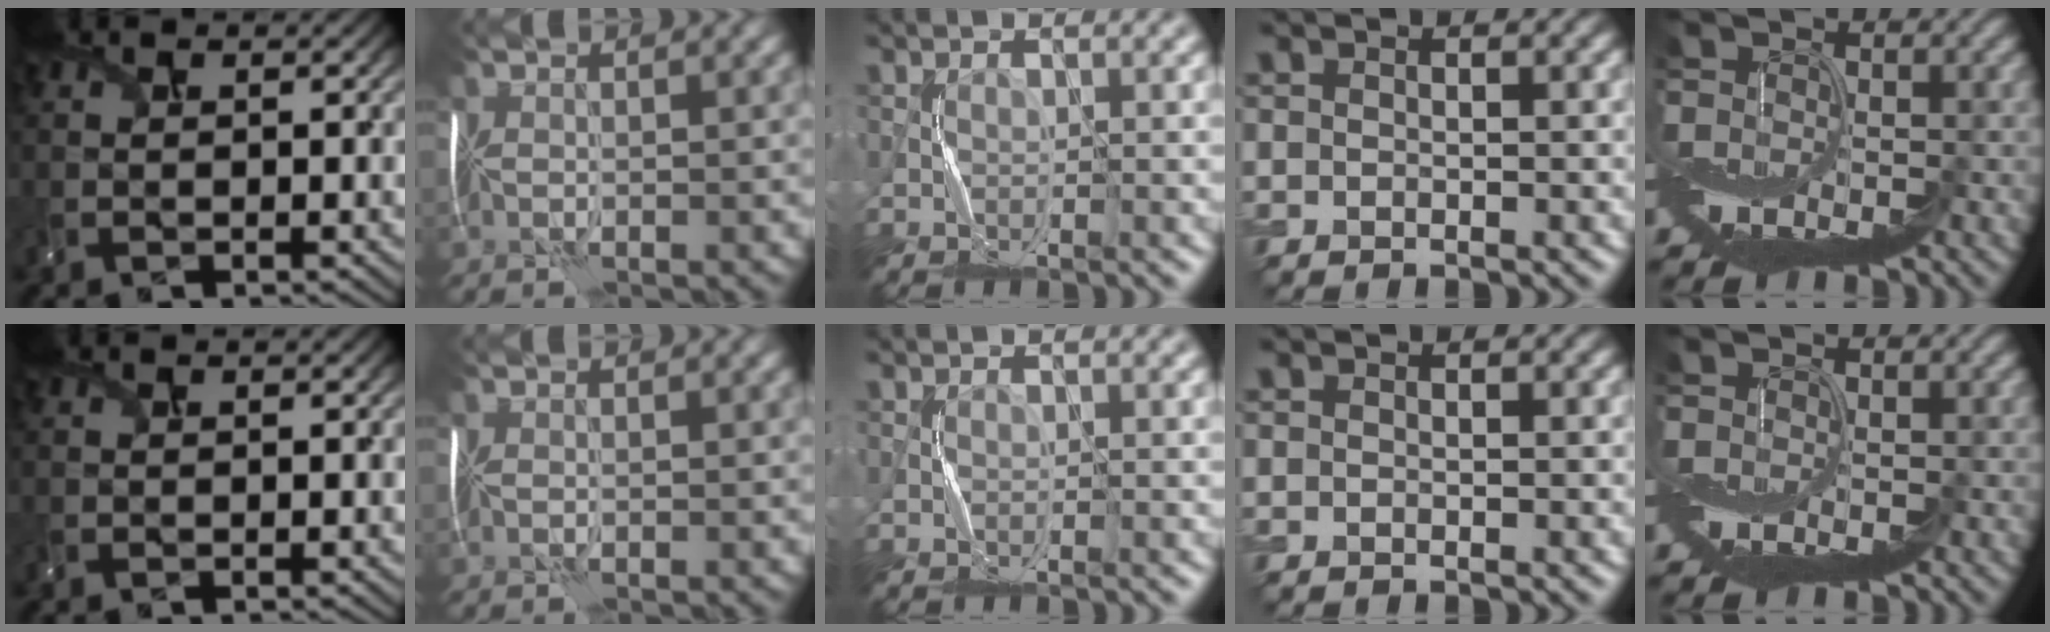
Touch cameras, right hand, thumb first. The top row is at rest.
{}